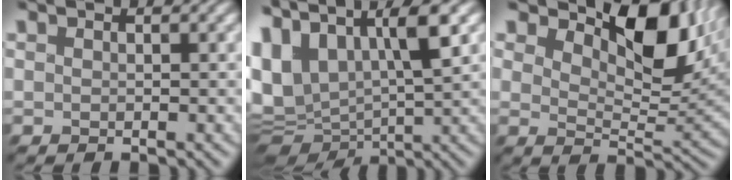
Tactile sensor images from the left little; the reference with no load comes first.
{"total": 11.2, "force": [2.2, 5.9, 9.2], "torque": [-0.199, -0.010, 0.047]}
{"total": 8.8, "force": [5.0, 4.2, 5.9], "torque": [-0.085, -0.004, 0.074]}